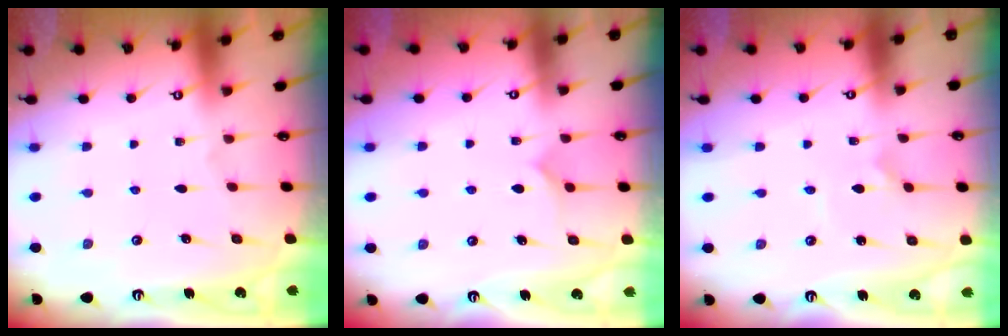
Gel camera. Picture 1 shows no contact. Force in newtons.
{"total": 6.0, "press": 6.0, "slide": 0.3}
{"total": 2.1, "press": 2.1, "slide": 0.1}